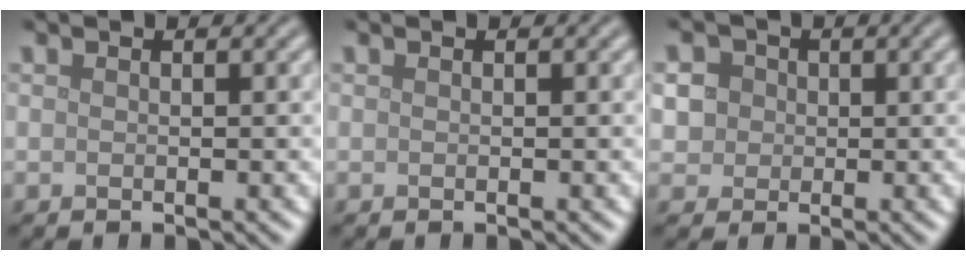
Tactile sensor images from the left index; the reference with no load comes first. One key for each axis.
{"total": 0.0}
{"total": 5.3, "fx": 1.3, "fy": 4.8, "fz": 2.1, "tx": -0.042, "ty": 0.031, "tz": 0.007}